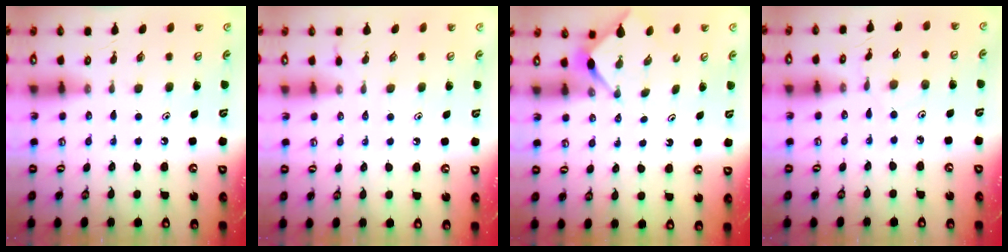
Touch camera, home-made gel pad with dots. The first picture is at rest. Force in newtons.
{"total": 2.5, "press": 2.4, "slide": 0.6}
{"total": 2.6, "press": 2.6, "slide": 0.3}
{"total": 2.2, "press": 2.2, "slide": 0.4}